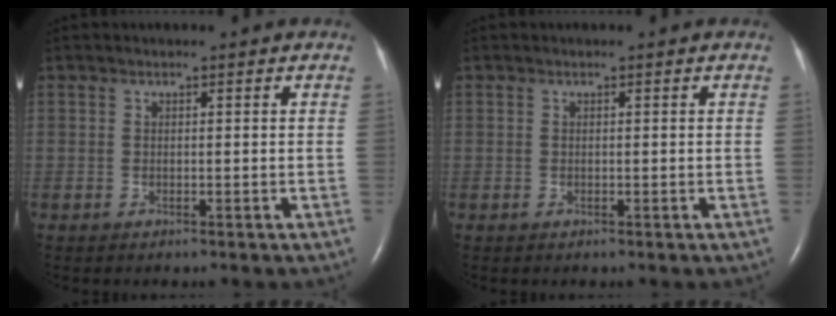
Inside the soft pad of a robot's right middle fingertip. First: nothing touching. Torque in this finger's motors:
{"motor_torque": [-0.02, 0.03, 0.00, 0.01]}